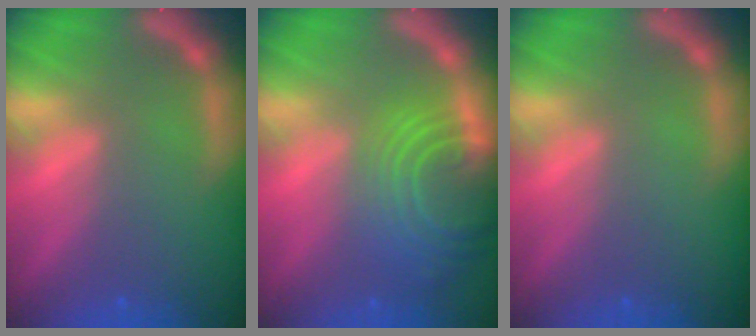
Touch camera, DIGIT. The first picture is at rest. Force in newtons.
{"total": 10.0}
{"total": 0.0}